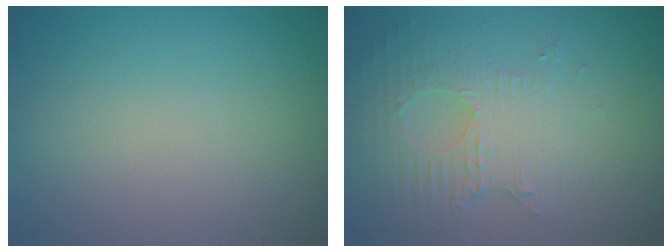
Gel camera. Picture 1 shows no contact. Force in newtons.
{"total": 3.9, "press": 2.9, "slide": 2.6}